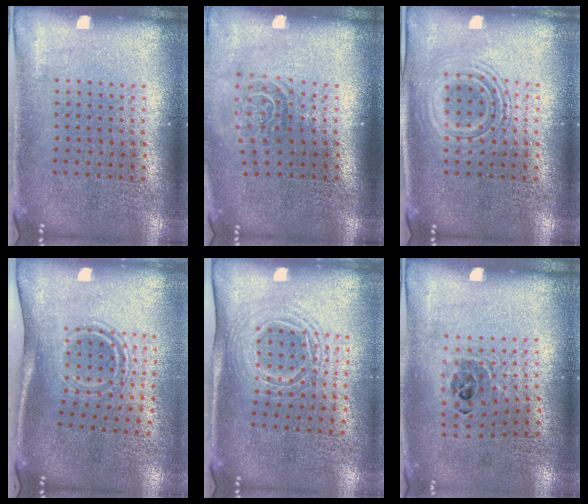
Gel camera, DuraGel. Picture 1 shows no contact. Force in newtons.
{"total": 1.6, "press": 1.1, "slide": 1.1}
{"total": 2.3, "press": 2.3, "slide": 0.4}
{"total": 1.7, "press": 1.0, "slide": 1.3}
{"total": 1.6, "press": 1.3, "slide": 1.0}
{"total": 0.9, "press": 0.8, "slide": 0.4}